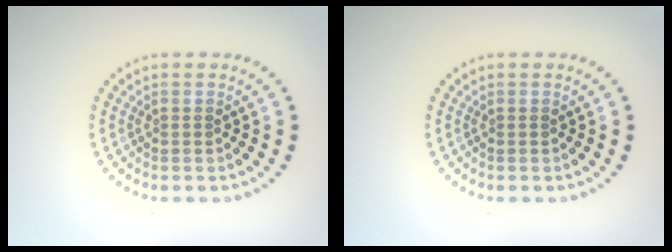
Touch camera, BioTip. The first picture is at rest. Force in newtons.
{"total": 0.0}